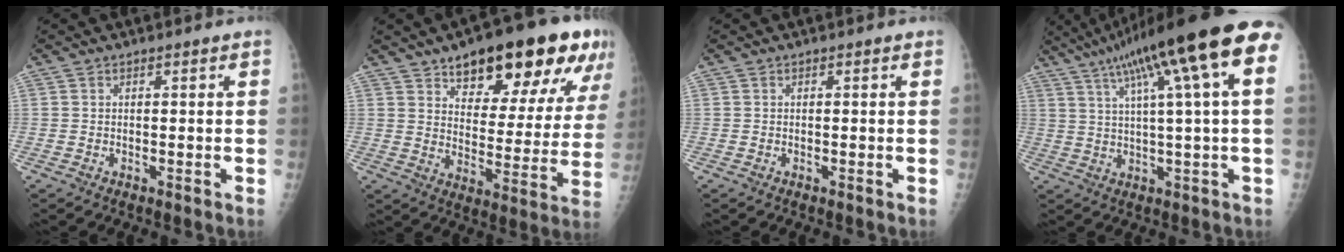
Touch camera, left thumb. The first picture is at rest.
{"total": 22.1, "force": [13.3, 8.7, 15.3], "torque": [-0.160, -0.036, 0.192]}
{"total": 0.0}
{"total": 19.7, "force": [8.6, 1.8, 17.6], "torque": [-0.275, 0.022, 0.129]}